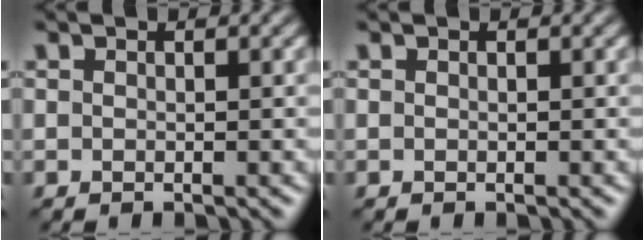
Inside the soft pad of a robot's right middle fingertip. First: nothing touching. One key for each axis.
{"total": 0.0}